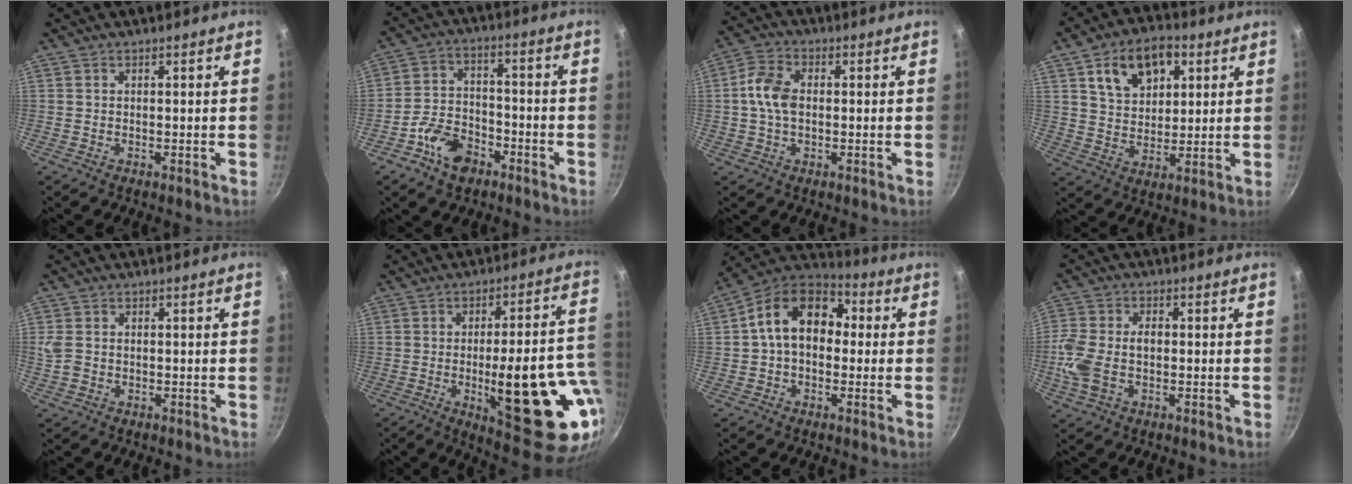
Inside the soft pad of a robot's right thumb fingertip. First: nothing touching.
{"total": 9.5, "force": [-5.4, 6.0, 5.1], "torque": [-0.072, 0.046, -0.104]}
{"total": 7.6, "force": [0.1, 5.1, 5.7], "torque": [-0.109, 0.017, -0.004]}
{"total": 12.9, "force": [5.2, 8.5, 8.2], "torque": [-0.102, -0.005, 0.087]}
{"total": 3.5, "force": [-0.4, 2.8, 2.0], "torque": [-0.044, 0.000, -0.007]}
{"total": 24.8, "force": [-5.2, 8.0, 22.9], "torque": [-0.272, 0.002, -0.058]}
{"total": 14.6, "force": [1.5, 10.4, 10.1], "torque": [-0.130, 0.035, 0.004]}
{"total": 9.7, "force": [-1.3, 6.1, 7.4], "torque": [-0.156, 0.011, -0.033]}